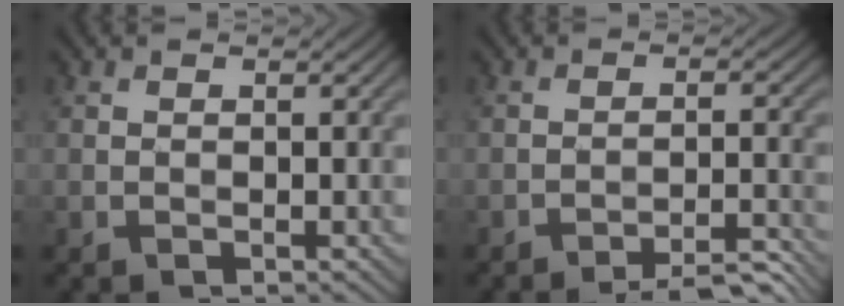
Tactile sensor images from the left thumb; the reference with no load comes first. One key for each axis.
{"total": 4.7, "fx": -4.2, "fy": 0.0, "fz": 2.1, "tx": -0.030, "ty": 0.016, "tz": -0.069}